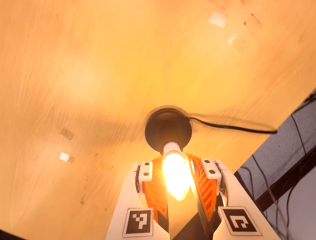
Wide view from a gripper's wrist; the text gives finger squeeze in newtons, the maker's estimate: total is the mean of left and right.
{"total": 15.0, "left": 14.0, "right": 15.9}